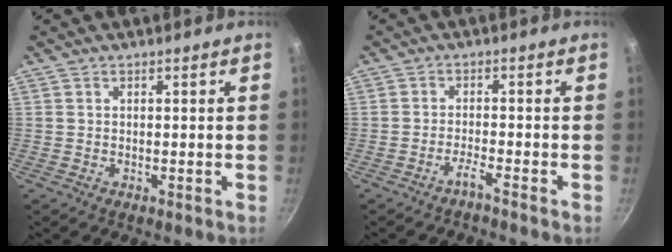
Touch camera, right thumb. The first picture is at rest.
{"total": 2.0, "force": [-1.7, -0.3, 1.0], "torque": [-0.029, 0.017, -0.032]}